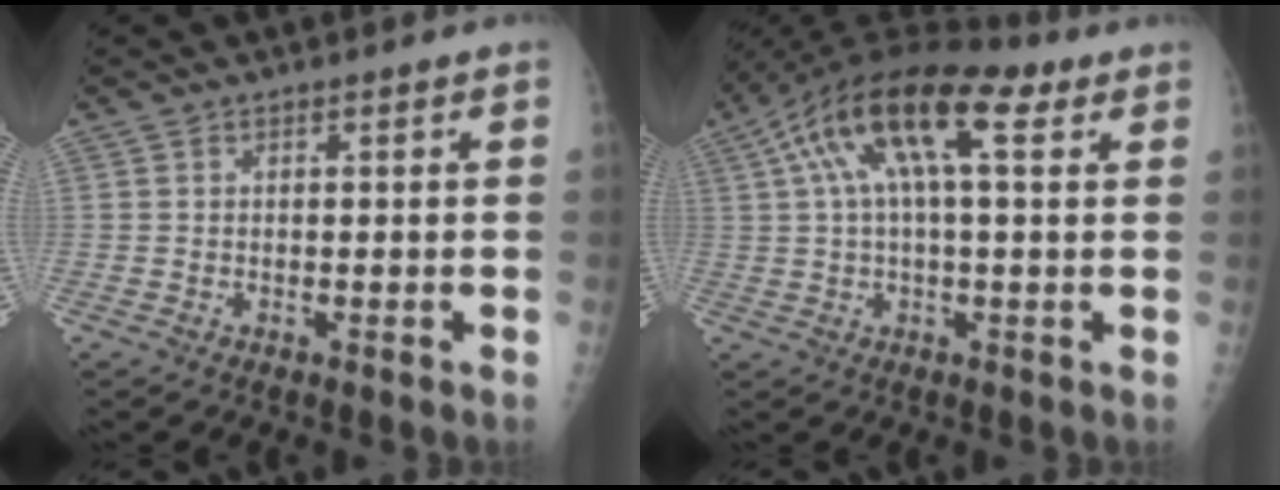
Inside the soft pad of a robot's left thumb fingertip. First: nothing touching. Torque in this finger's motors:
{"motor_torque": [0.28, 0.99, 2.05, -0.73, 0.55]}